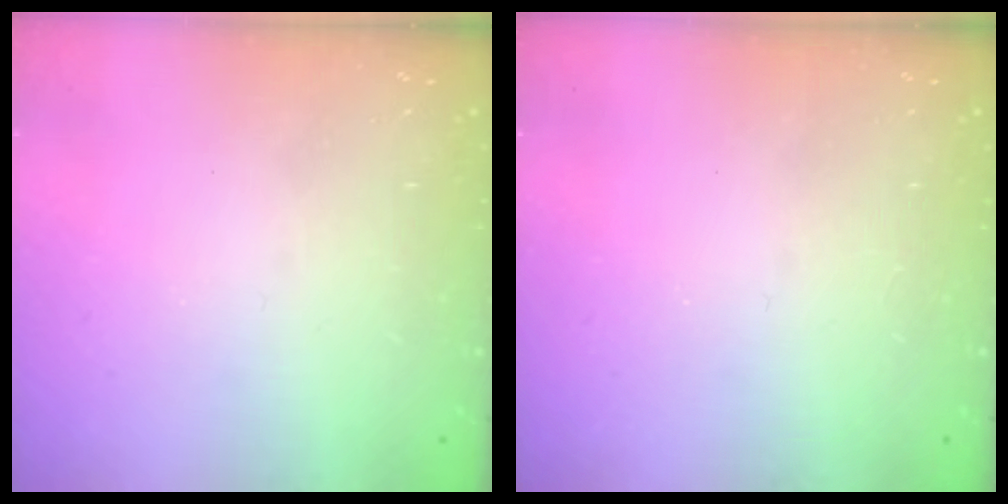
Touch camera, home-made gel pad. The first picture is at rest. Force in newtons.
{"total": 2.6, "press": 2.6, "slide": 0.4}